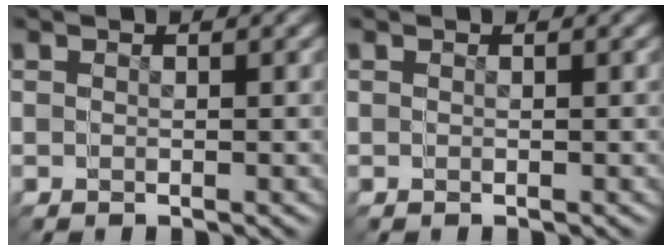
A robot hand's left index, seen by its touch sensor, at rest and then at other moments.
{"total": 0.0}